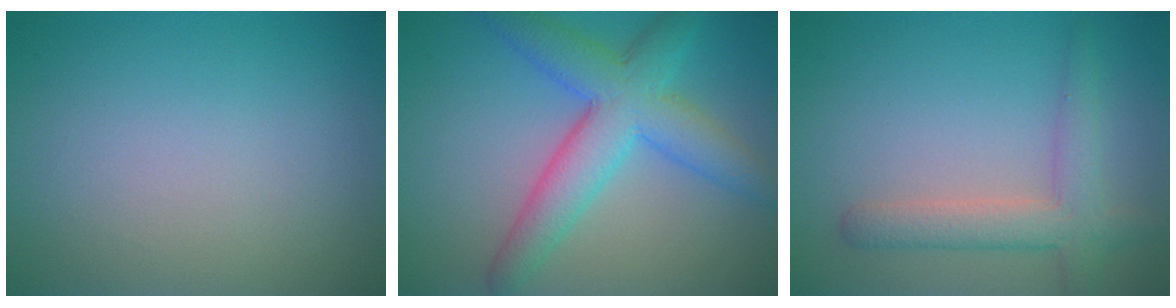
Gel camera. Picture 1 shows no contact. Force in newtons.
{"total": 6.7, "press": 6.7, "slide": 0.1}
{"total": 3.7, "press": 3.7, "slide": 0.2}